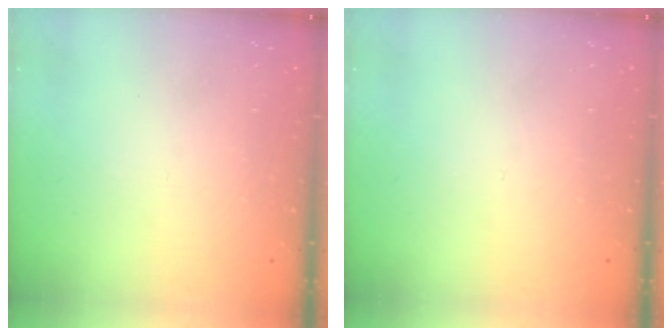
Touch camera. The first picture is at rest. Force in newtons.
{"total": 0.0}